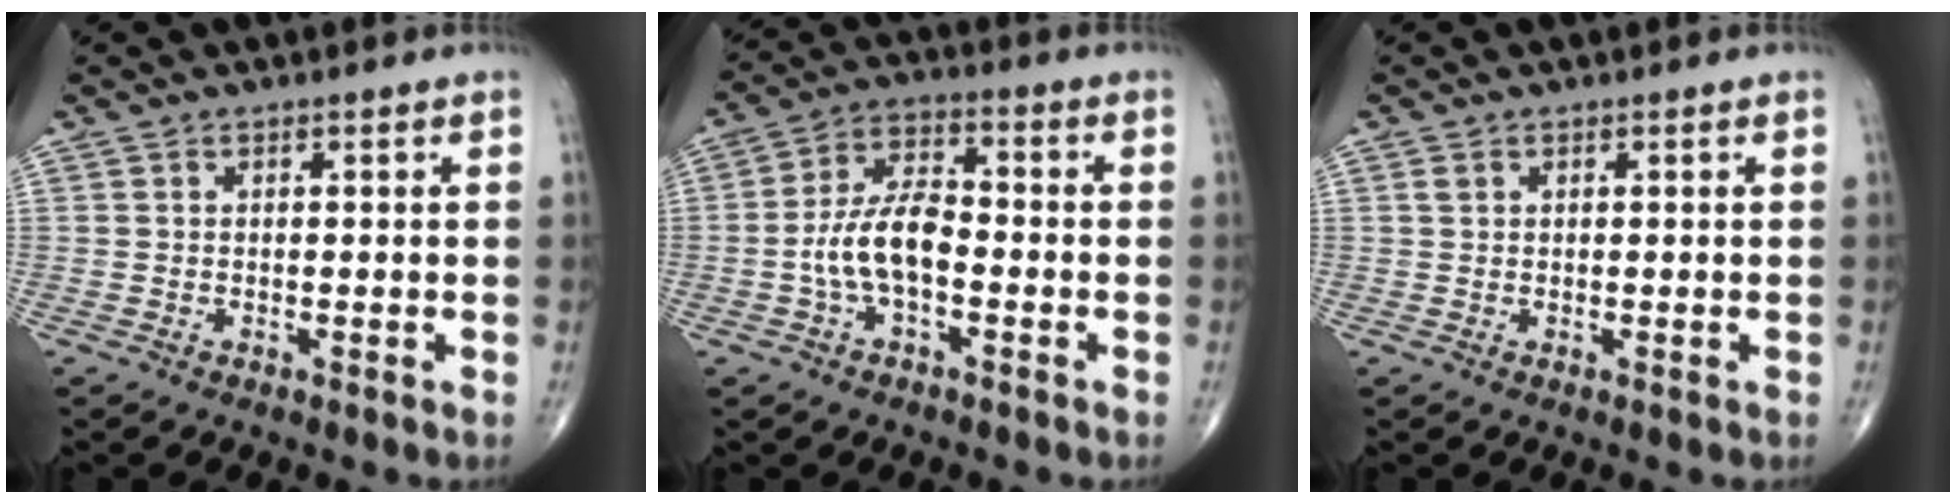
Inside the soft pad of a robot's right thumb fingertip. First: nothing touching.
{"total": 10.2, "force": [-2.3, 5.0, 8.6], "torque": [-0.167, 0.035, -0.050]}
{"total": 0.9, "force": [0.4, 0.6, 0.5], "torque": [-0.008, 0.004, 0.008]}